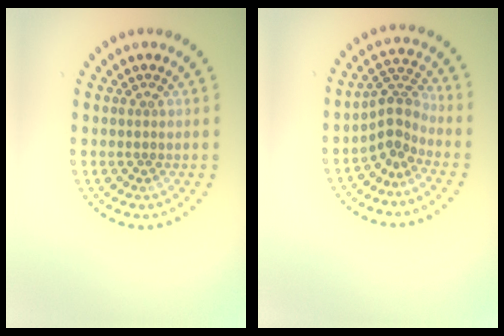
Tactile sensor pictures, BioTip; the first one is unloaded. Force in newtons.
{"total": 2.9, "press": 1.9, "slide": 2.2}